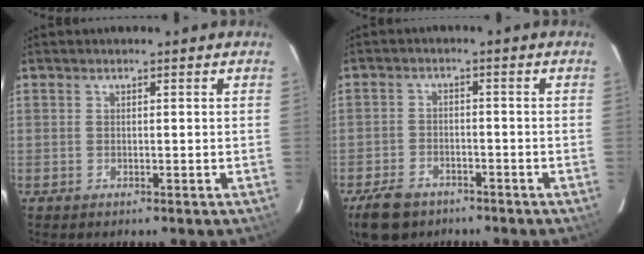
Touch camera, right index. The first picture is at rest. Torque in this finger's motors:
{"motor_torque": [0.55, -0.41, 0.28, 0.05]}